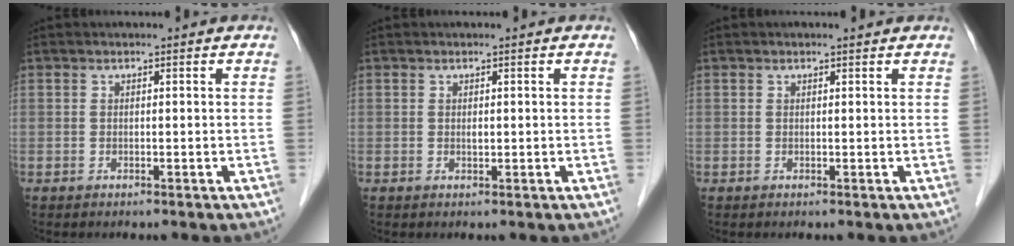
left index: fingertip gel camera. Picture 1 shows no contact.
{"total": 0.6, "force": [0.1, 0.3, 0.5], "torque": [-0.009, 0.000, 0.002]}
{"total": 0.9, "force": [0.8, 0.1, 0.5], "torque": [-0.011, 0.007, 0.012]}